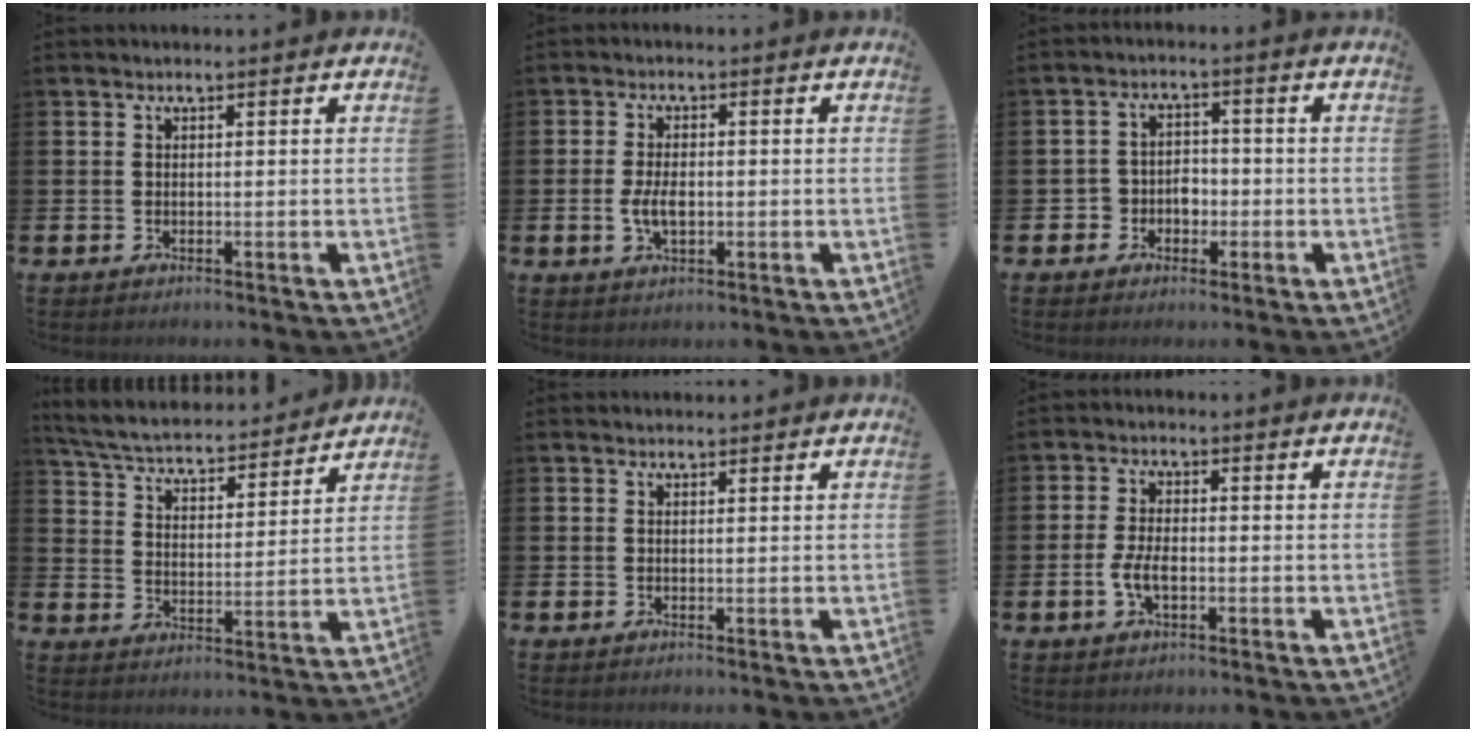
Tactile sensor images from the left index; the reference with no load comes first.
{"total": 3.7, "force": [-0.4, 1.9, 3.1], "torque": [-0.058, 0.004, -0.008]}
{"total": 3.2, "force": [-1.4, 2.8, 0.7], "torque": [-0.023, 0.006, -0.035]}
{"total": 5.4, "force": [5.2, 1.1, 1.2], "torque": [-0.054, -0.043, 0.085]}
{"total": 0.6, "force": [0.6, 0.2, 0.0], "torque": [0.009, -0.003, 0.008]}
{"total": 3.7, "force": [-0.8, 1.8, 3.1], "torque": [-0.062, 0.002, -0.017]}